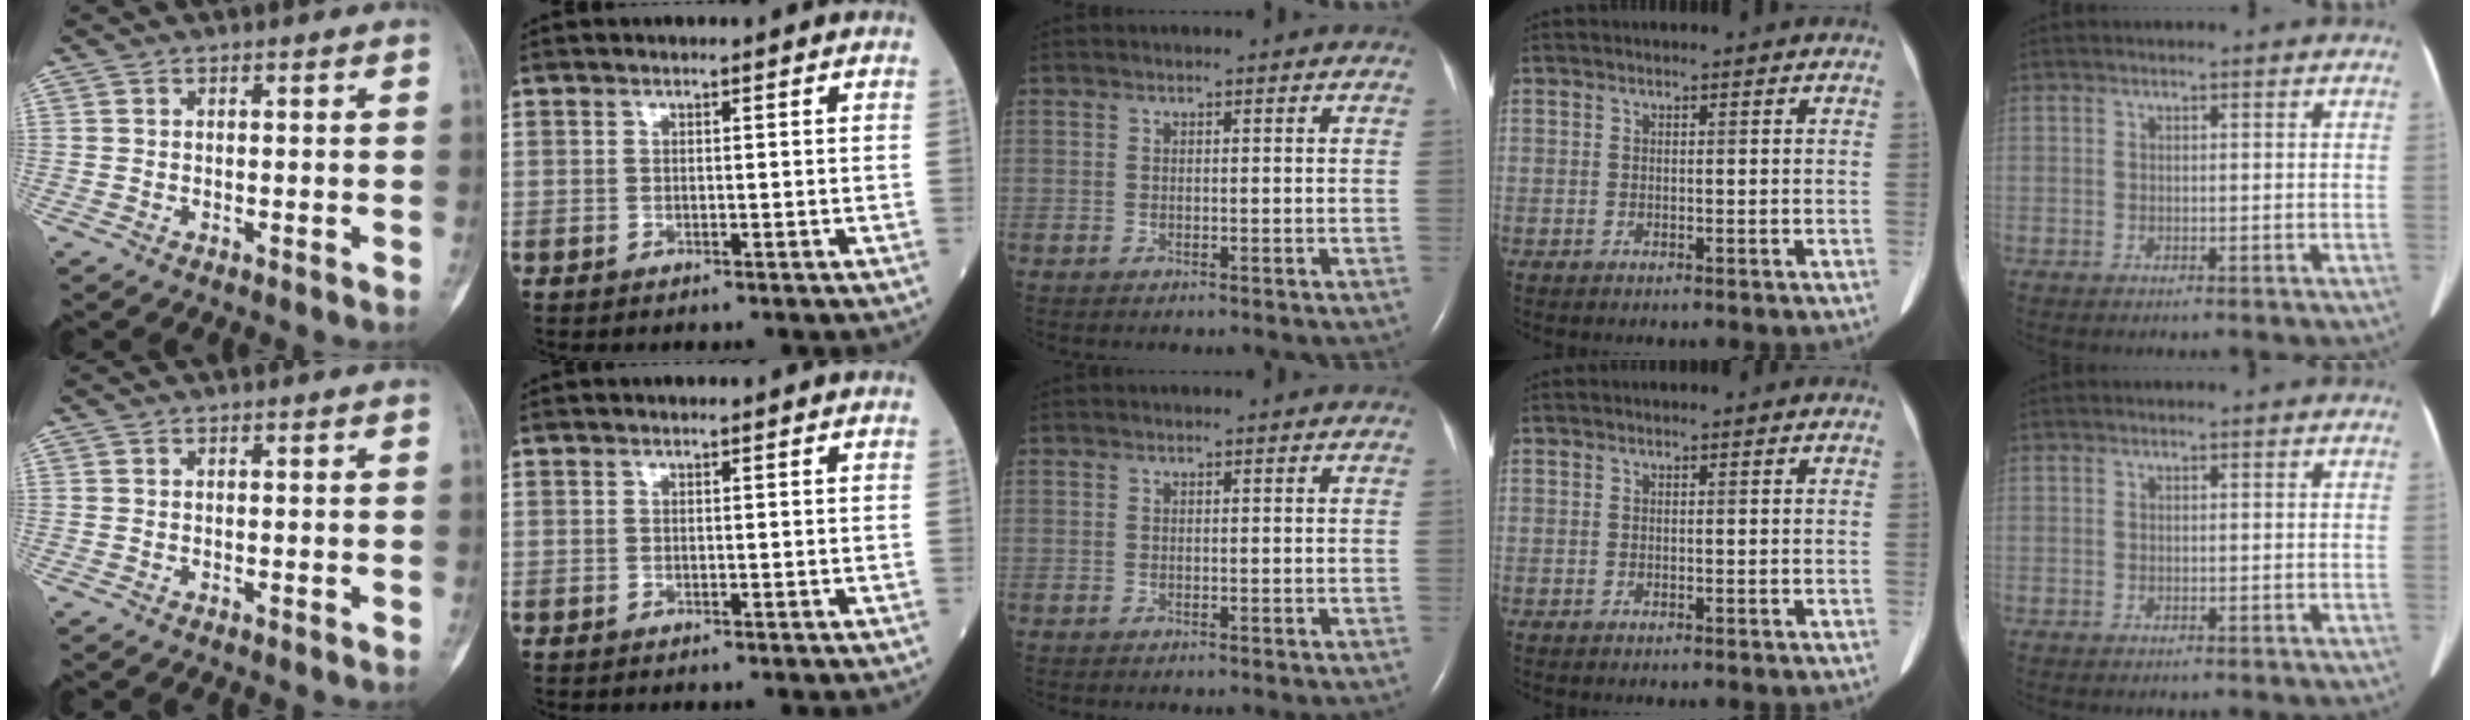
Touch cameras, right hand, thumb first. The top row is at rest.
{}